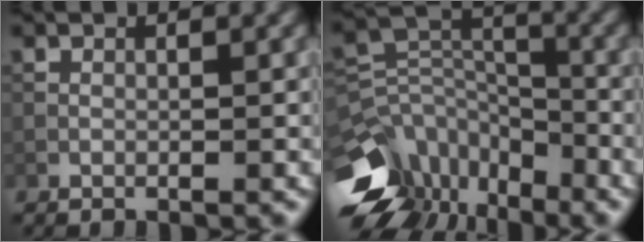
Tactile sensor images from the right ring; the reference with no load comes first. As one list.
[{"total": 10.2, "force": [-6.0, 6.7, 4.8], "torque": [-0.091, 0.029, -0.111]}]